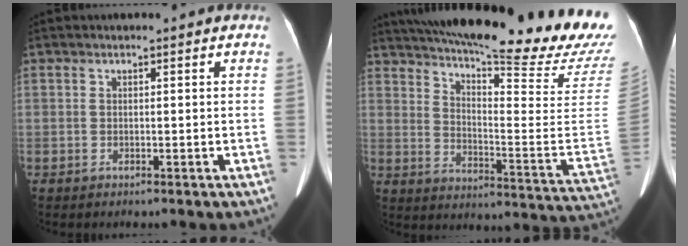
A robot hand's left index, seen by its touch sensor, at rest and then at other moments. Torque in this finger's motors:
{"motor_torque": [0.74, -1.40, 0.45, 0.12]}